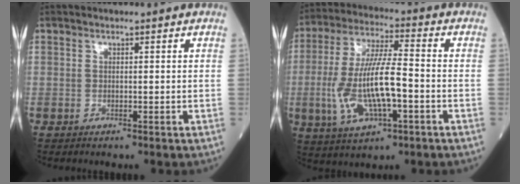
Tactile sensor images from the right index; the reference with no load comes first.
{"total": 13.2, "force": [-2.8, 3.3, 12.5], "torque": [-0.258, 0.000, -0.045]}